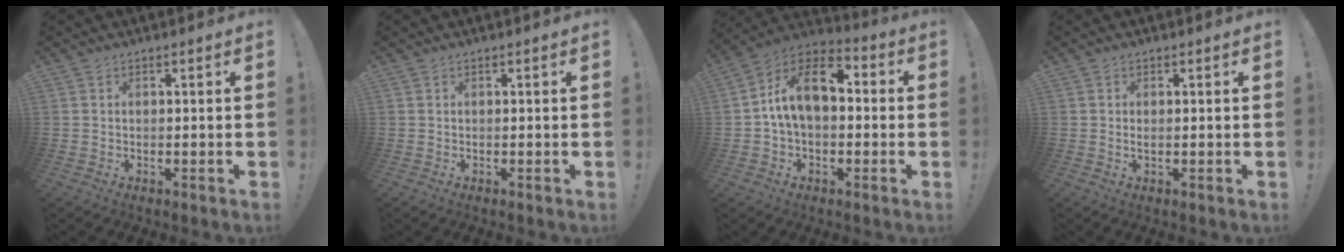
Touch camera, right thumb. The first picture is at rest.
{"total": 0.0}
{"total": 13.9, "force": [2.5, 8.2, 10.9], "torque": [-0.171, 0.008, 0.045]}
{"total": 0.7, "force": [0.2, 0.0, 0.7], "torque": [-0.005, -0.004, 0.001]}